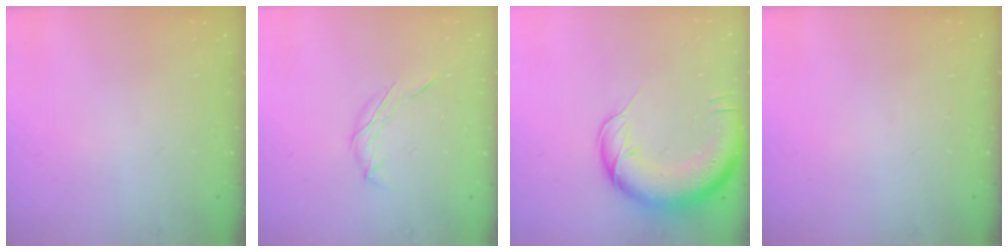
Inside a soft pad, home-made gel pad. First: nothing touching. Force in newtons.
{"total": 6.2, "press": 6.1, "slide": 1.2}
{"total": 16.3, "press": 15.9, "slide": 3.8}
{"total": 0.0}